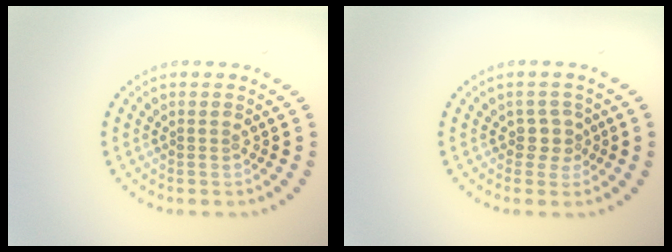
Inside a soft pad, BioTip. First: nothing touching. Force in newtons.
{"total": 1.7, "press": 1.3, "slide": 1.1}